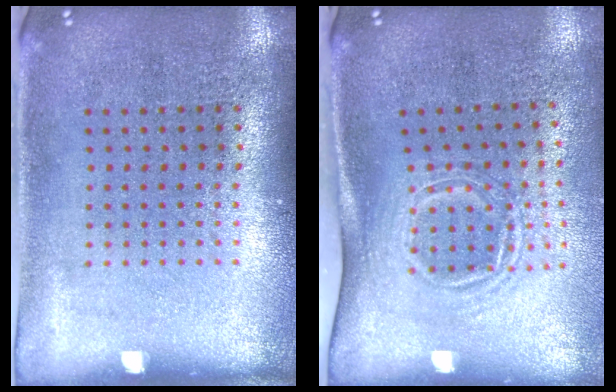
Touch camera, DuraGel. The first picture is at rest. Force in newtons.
{"total": 1.7, "press": 1.2, "slide": 1.2}